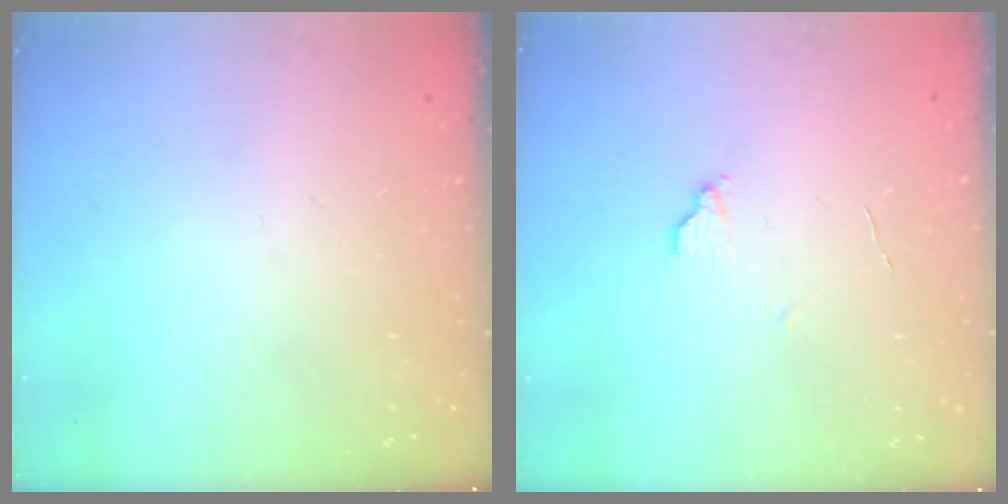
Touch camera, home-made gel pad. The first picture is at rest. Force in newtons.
{"total": 4.3, "press": 4.3, "slide": 0.4}